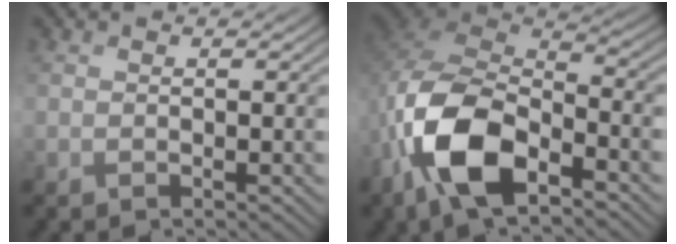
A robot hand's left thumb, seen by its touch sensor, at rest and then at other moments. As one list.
[{"total": 12.8, "force": [-5.6, 6.4, 9.5], "torque": [-0.213, -0.016, -0.110]}]